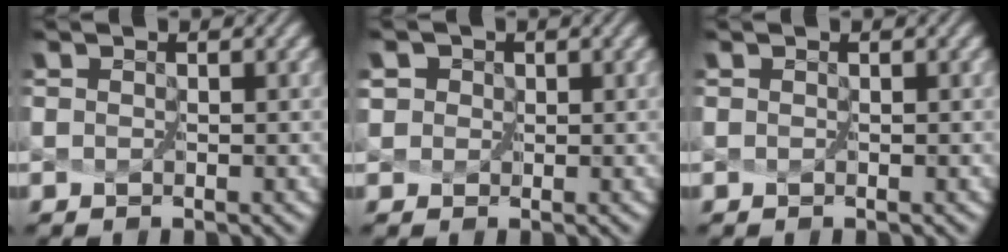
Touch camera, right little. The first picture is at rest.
{"total": 3.7, "force": [1.6, 2.9, 1.7], "torque": [-0.018, 0.028, -0.001]}
{"total": 0.0}